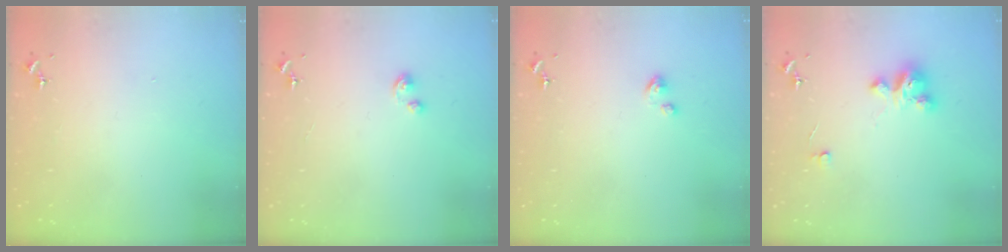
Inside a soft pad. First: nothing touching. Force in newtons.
{"total": 2.5, "press": 2.5, "slide": 0.2}
{"total": 4.3, "press": 4.2, "slide": 0.3}
{"total": 5.3, "press": 5.3, "slide": 0.3}